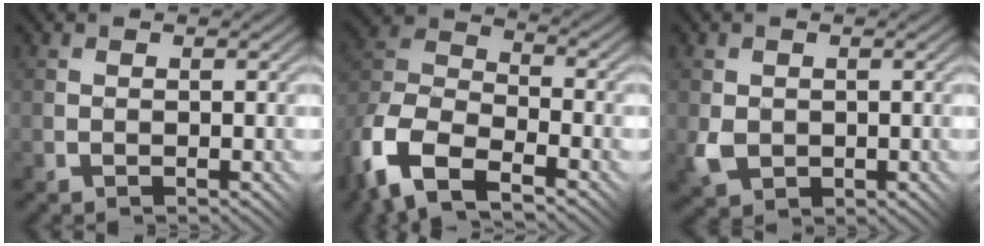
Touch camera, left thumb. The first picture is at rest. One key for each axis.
{"total": 13.6, "fx": -8.6, "fy": 6.8, "fz": 8.1, "tx": -0.195, "ty": -0.029, "tz": -0.172}
{"total": 2.8, "fx": -0.2, "fy": 2.5, "fz": 1.4, "tx": -0.040, "ty": -0.009, "tz": -0.003}